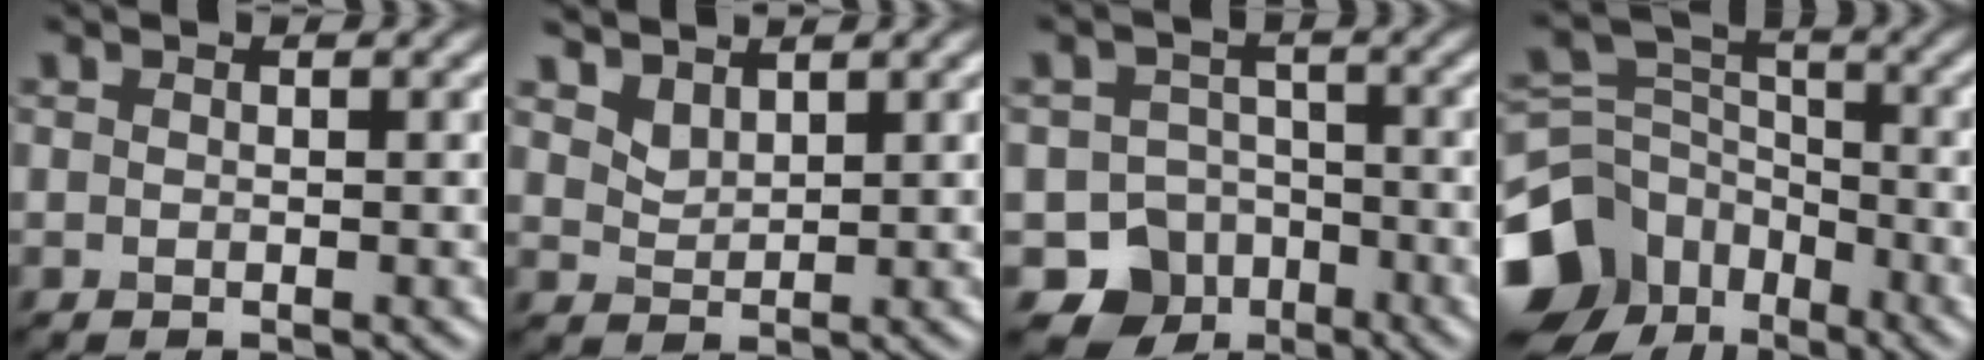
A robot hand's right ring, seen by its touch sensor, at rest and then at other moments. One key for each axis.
{"total": 2.6, "fx": 2.2, "fy": 1.1, "fz": 0.7, "tx": -0.024, "ty": -0.009, "tz": 0.056}
{"total": 6.8, "fx": -3.8, "fy": 5.4, "fz": 1.3, "tx": 0.001, "ty": -0.007, "tz": -0.065}
{"total": 11.7, "fx": -6.9, "fy": 8.5, "fz": 4.3, "tx": -0.118, "ty": -0.014, "tz": -0.121}